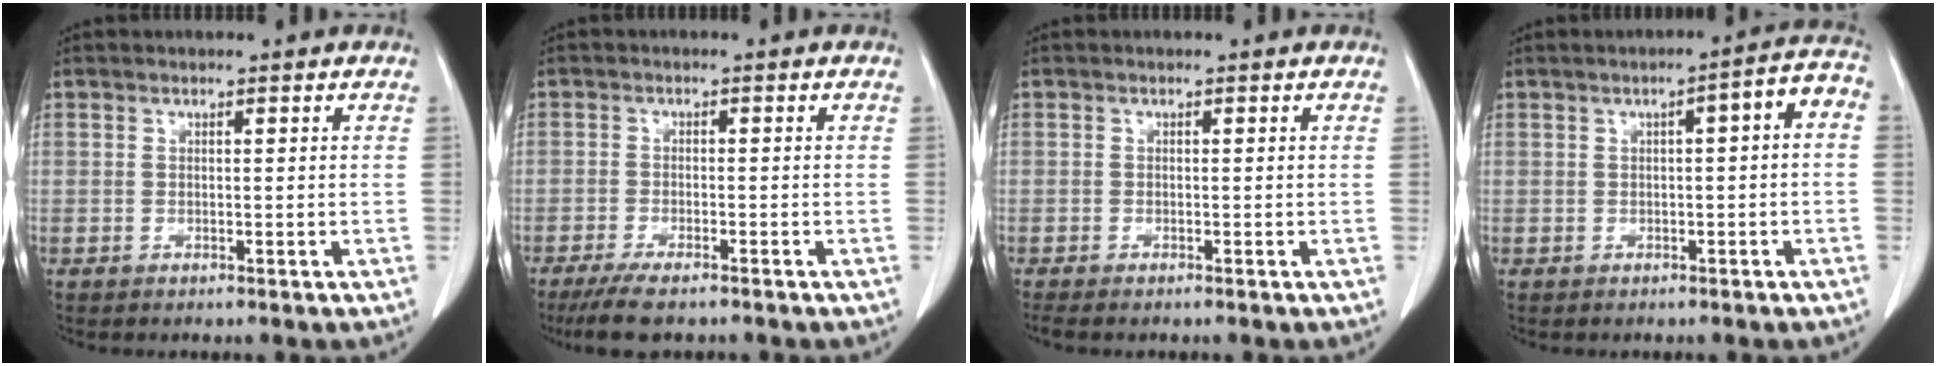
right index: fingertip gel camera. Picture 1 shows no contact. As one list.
[{"total": 6.0, "force": [-4.8, 1.1, 3.5], "torque": [-0.062, -0.014, -0.079]}, {"total": 1.8, "force": [-1.6, 0.2, 0.8], "torque": [-0.012, -0.004, -0.024]}, {"total": 4.8, "force": [0.3, 0.8, 4.8], "torque": [-0.059, 0.021, -0.001]}]